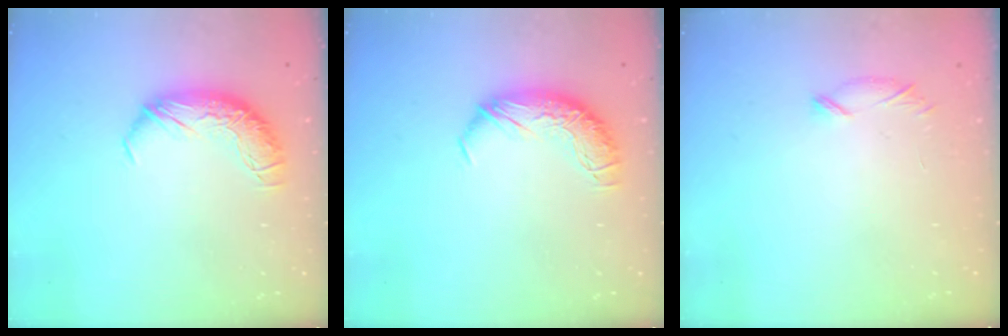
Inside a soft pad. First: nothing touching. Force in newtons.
{"total": 0.0}
{"total": 6.5, "press": 6.5, "slide": 0.8}